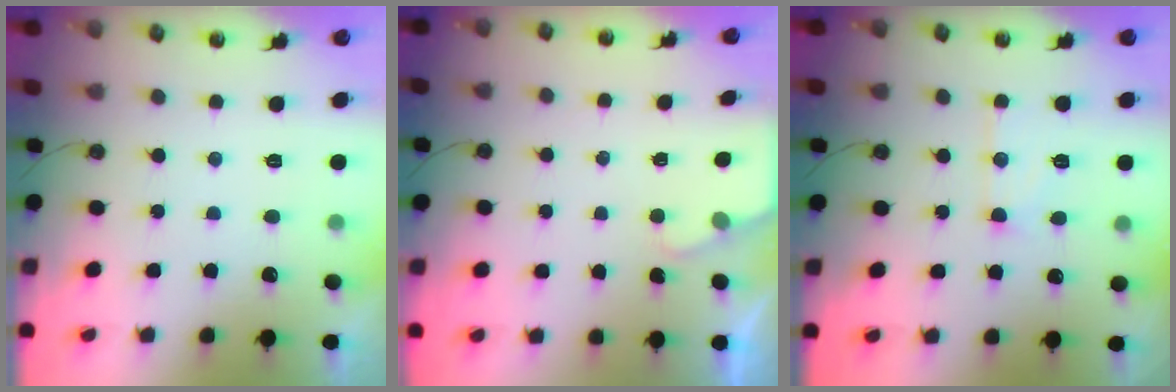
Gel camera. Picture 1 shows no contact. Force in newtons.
{"total": 1.5, "press": 1.5, "slide": 0.3}
{"total": 9.4, "press": 9.4, "slide": 0.9}